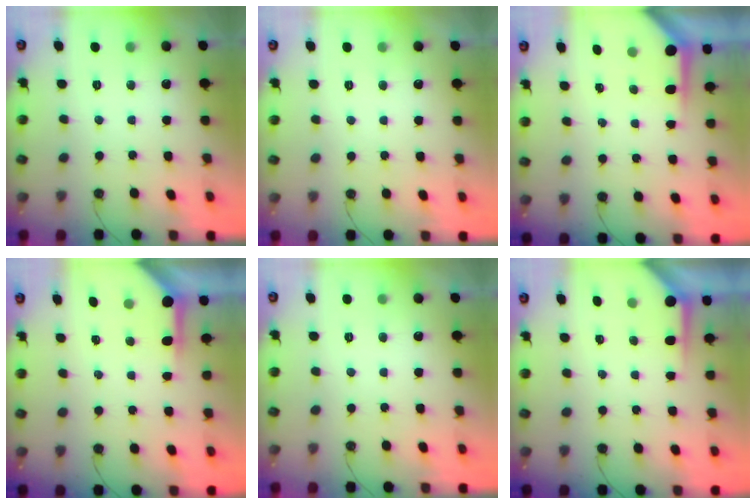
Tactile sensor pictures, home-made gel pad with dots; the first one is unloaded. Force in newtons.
{"total": 0.0}
{"total": 4.0, "press": 3.9, "slide": 0.4}
{"total": 3.8, "press": 3.8, "slide": 0.3}
{"total": 0.0}
{"total": 3.4, "press": 3.3, "slide": 0.3}